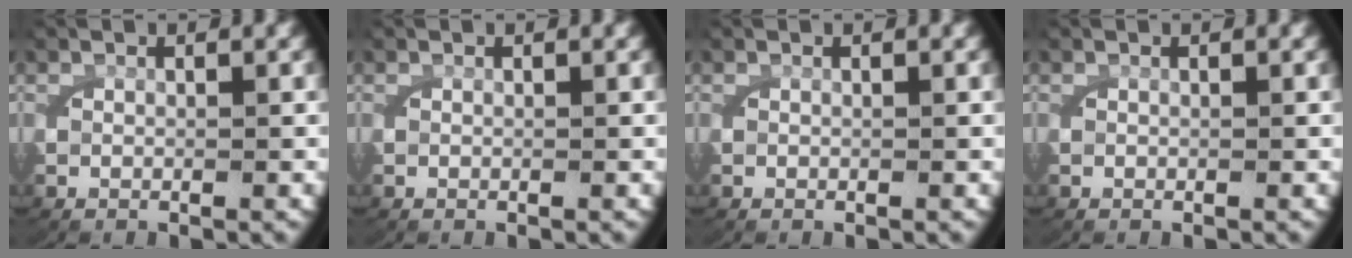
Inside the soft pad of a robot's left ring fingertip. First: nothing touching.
{"total": 0.0}
{"total": 0.0}
{"total": 0.0}